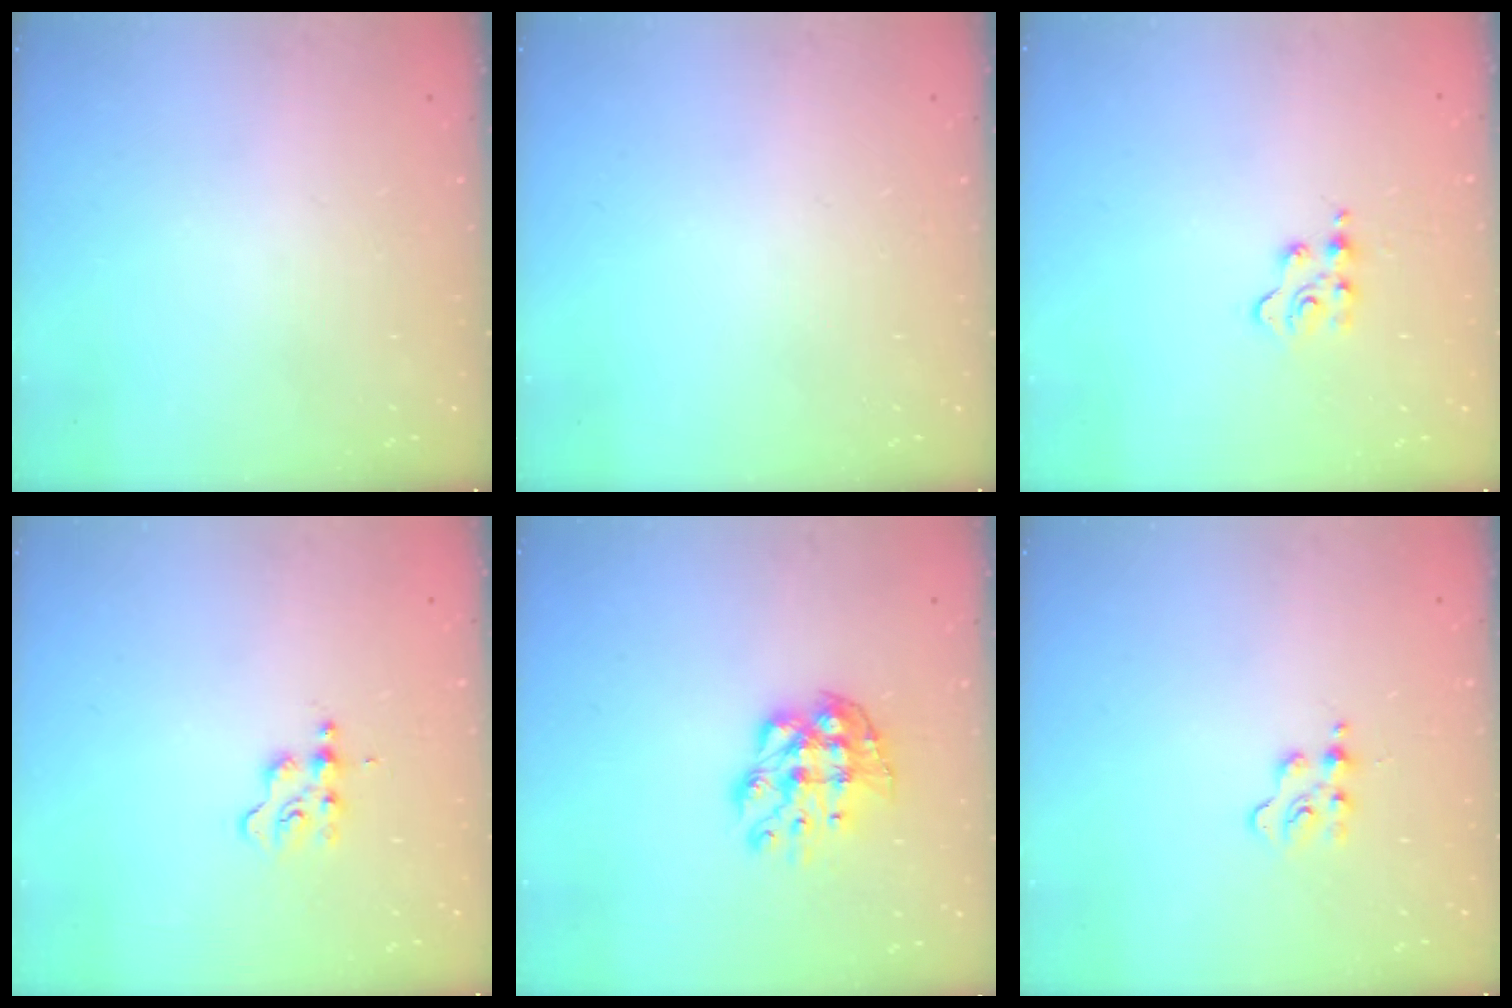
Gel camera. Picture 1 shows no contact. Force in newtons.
{"total": 0.0}
{"total": 3.5, "press": 3.5, "slide": 0.4}
{"total": 2.7, "press": 2.7, "slide": 0.3}
{"total": 8.7, "press": 8.7, "slide": 0.8}
{"total": 3.7, "press": 3.6, "slide": 0.4}